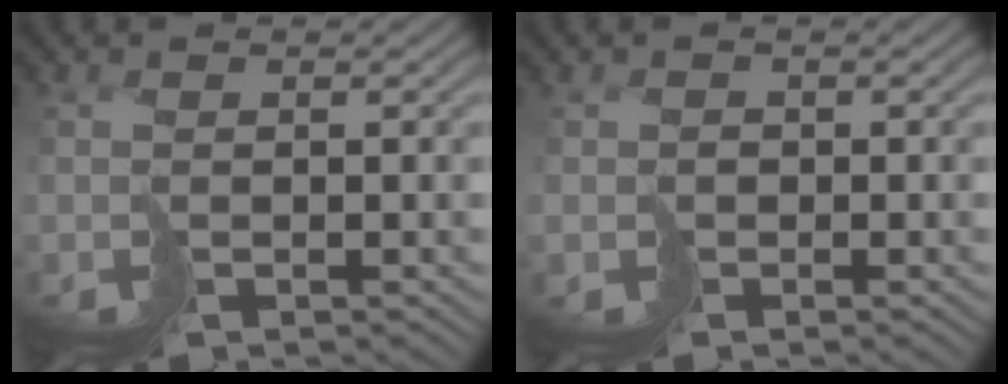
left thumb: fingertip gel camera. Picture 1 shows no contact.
{"total": 1.0, "force": [-0.4, 0.7, -0.6], "torque": [0.019, 0.003, -0.006]}